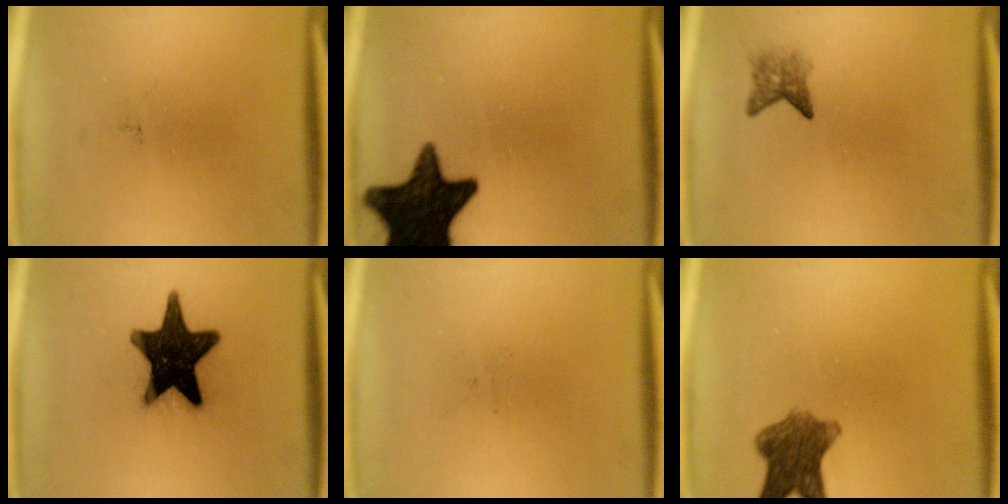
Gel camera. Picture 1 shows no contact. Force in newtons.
{"total": 17.6}
{"total": 2.2}
{"total": 19.1}
{"total": 0.0}
{"total": 7.5}